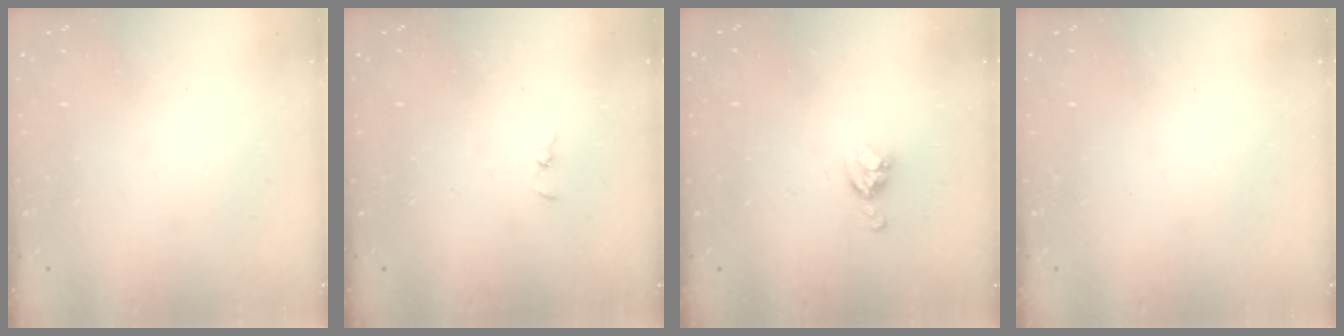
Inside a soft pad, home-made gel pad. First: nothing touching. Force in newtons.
{"total": 1.3, "press": 1.2, "slide": 0.3}
{"total": 5.5, "press": 5.5, "slide": 0.1}
{"total": 0.0}